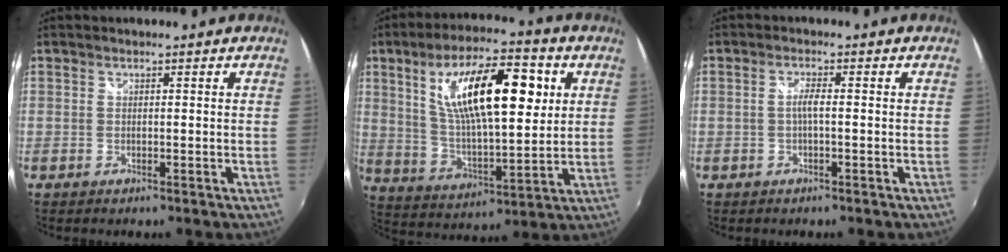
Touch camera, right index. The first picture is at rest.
{"total": 19.8, "force": [6.3, 7.0, 17.4], "torque": [-0.304, 0.016, 0.116]}
{"total": 1.7, "force": [-0.4, 0.0, 1.6], "torque": [-0.031, 0.002, -0.010]}